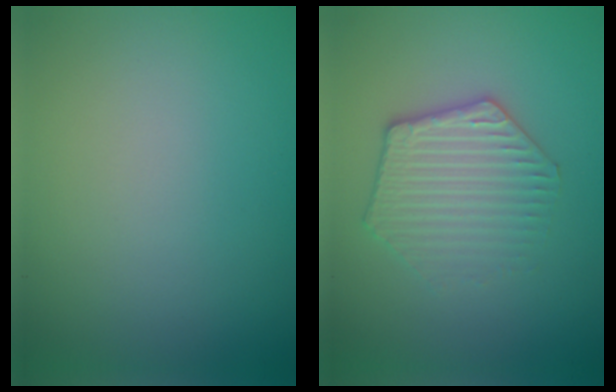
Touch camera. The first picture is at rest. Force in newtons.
{"total": 3.3, "press": 3.3, "slide": 0.8}